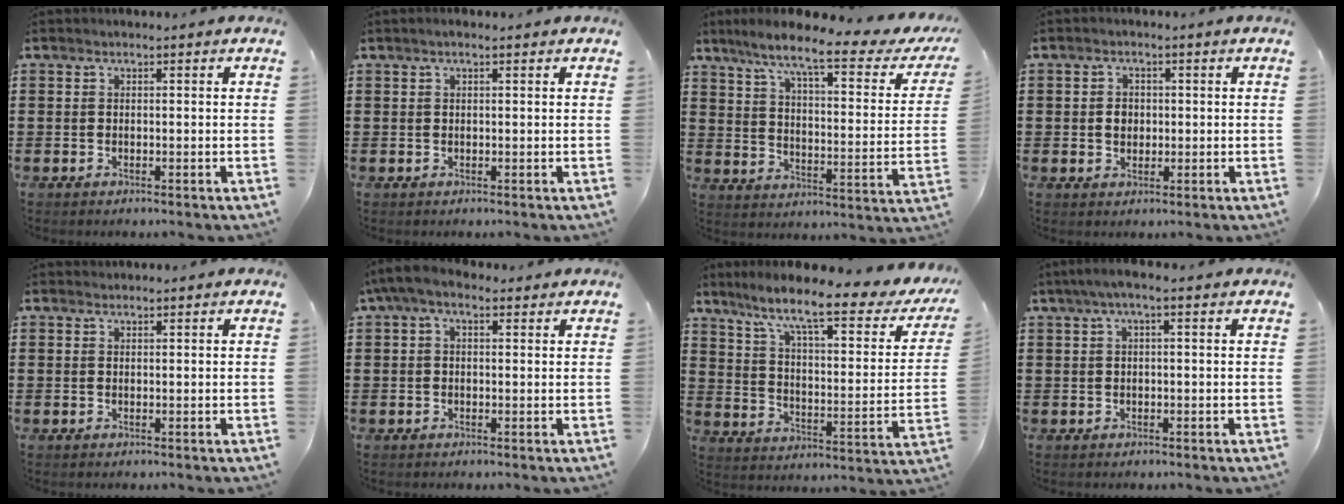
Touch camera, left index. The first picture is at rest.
{"total": 0.9, "force": [0.4, 0.1, 0.7], "torque": [-0.014, 0.002, 0.008]}
{"total": 9.2, "force": [6.8, 0.2, 6.2], "torque": [-0.137, -0.041, 0.105]}
{"total": 2.4, "force": [0.1, 1.9, 1.4], "torque": [-0.024, 0.002, -0.002]}
{"total": 0.6, "force": [0.6, 0.1, 0.1], "torque": [-0.004, 0.000, 0.013]}
{"total": 4.3, "force": [1.9, 1.9, 3.3], "torque": [-0.067, 0.010, 0.034]}
{"total": 10.0, "force": [7.5, 0.8, 6.6], "torque": [-0.138, -0.050, 0.115]}
{"total": 2.0, "force": [0.1, 0.2, 1.9], "torque": [-0.033, 0.001, 0.001]}